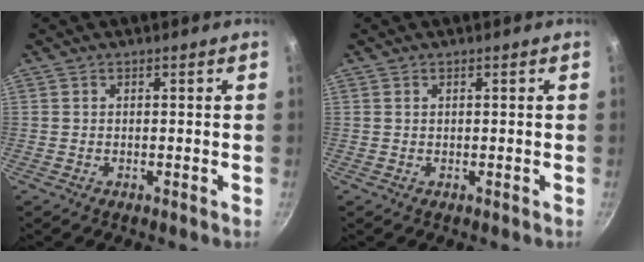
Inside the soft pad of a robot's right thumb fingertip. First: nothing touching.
{"total": 0.0}